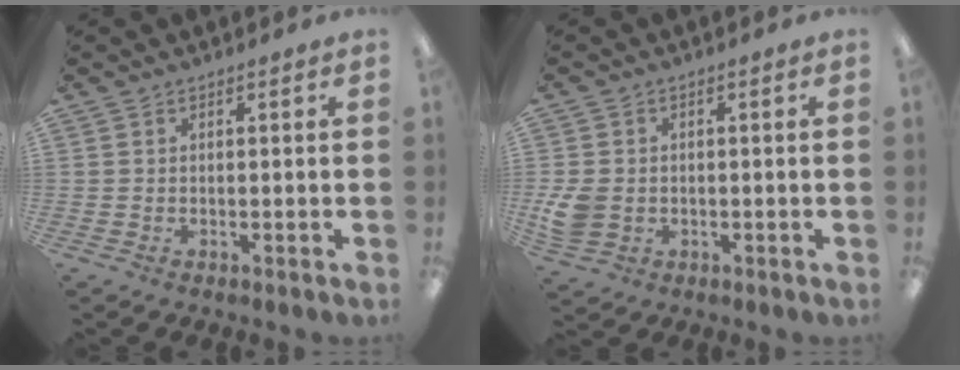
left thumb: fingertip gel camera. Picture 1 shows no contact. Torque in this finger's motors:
{"motor_torque": [-0.06, 0.11, 0.06, -0.05, 0.01]}